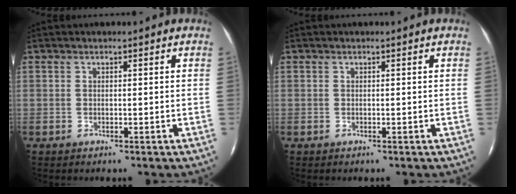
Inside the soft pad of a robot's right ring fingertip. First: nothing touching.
{"total": 0.0}